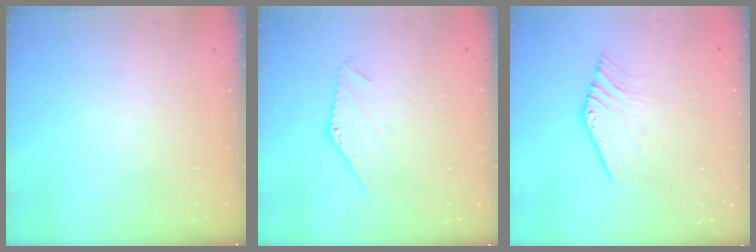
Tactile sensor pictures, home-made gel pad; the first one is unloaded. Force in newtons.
{"total": 0.0}
{"total": 4.6, "press": 4.4, "slide": 1.2}